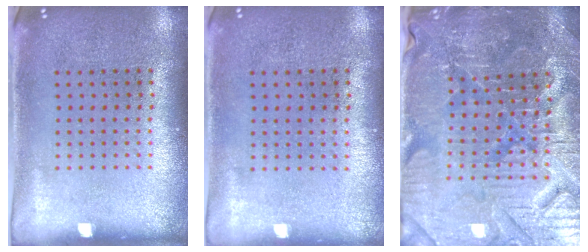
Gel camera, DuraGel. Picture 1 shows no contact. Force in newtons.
{"total": 0.0}
{"total": 4.3, "press": 4.2, "slide": 0.8}